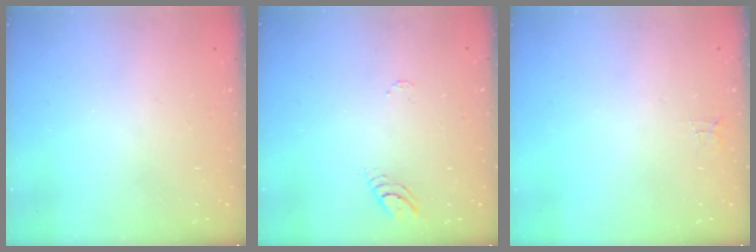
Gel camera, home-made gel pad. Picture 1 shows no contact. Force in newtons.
{"total": 3.9, "press": 3.9, "slide": 0.4}
{"total": 2.9, "press": 2.9, "slide": 0.2}